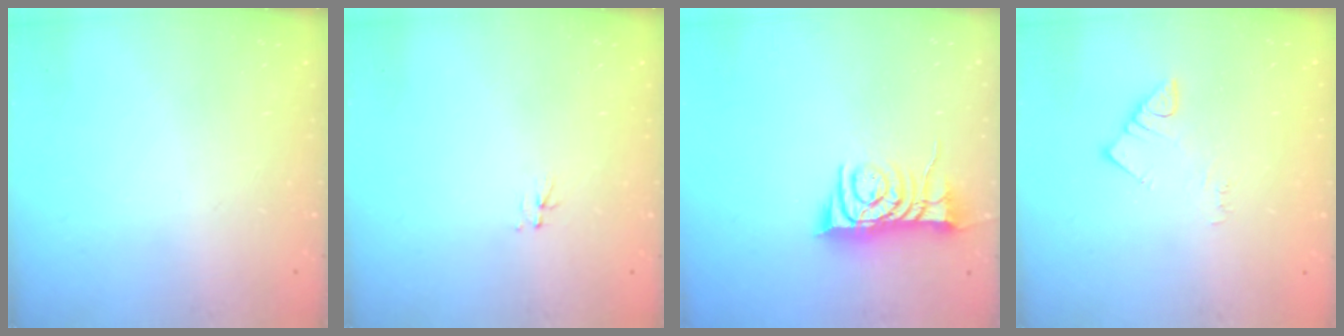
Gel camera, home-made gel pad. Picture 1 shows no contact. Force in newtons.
{"total": 3.0, "press": 3.0, "slide": 0.3}
{"total": 8.8, "press": 8.8, "slide": 0.5}
{"total": 2.8, "press": 2.8, "slide": 0.2}